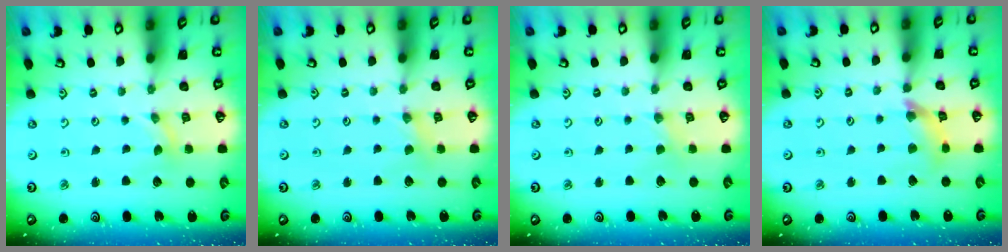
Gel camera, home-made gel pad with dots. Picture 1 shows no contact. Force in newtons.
{"total": 1.5, "press": 1.5, "slide": 0.4}
{"total": 0.7, "press": 0.7, "slide": 0.1}
{"total": 7.3, "press": 7.3, "slide": 0.8}